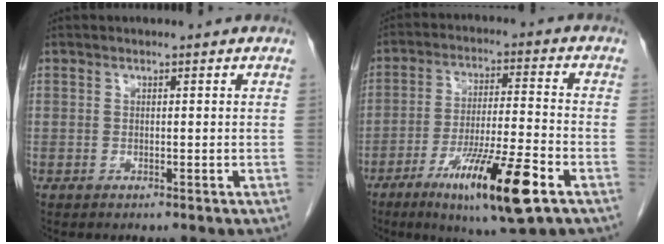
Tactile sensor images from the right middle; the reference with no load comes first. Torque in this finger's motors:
{"motor_torque": [1.10, -1.04, 0.32, 0.16]}